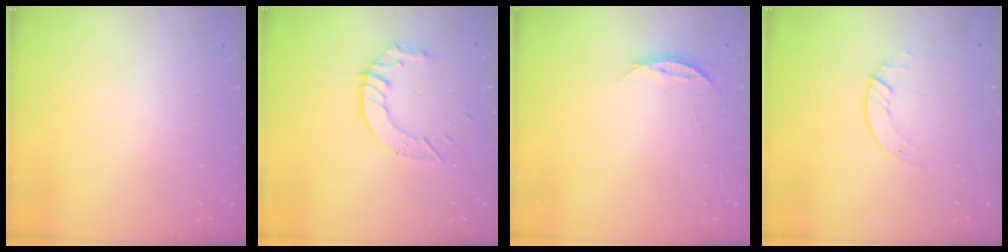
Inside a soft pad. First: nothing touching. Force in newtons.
{"total": 8.9, "press": 8.9, "slide": 0.7}
{"total": 3.7, "press": 3.6, "slide": 0.4}
{"total": 1.2, "press": 1.1, "slide": 0.2}